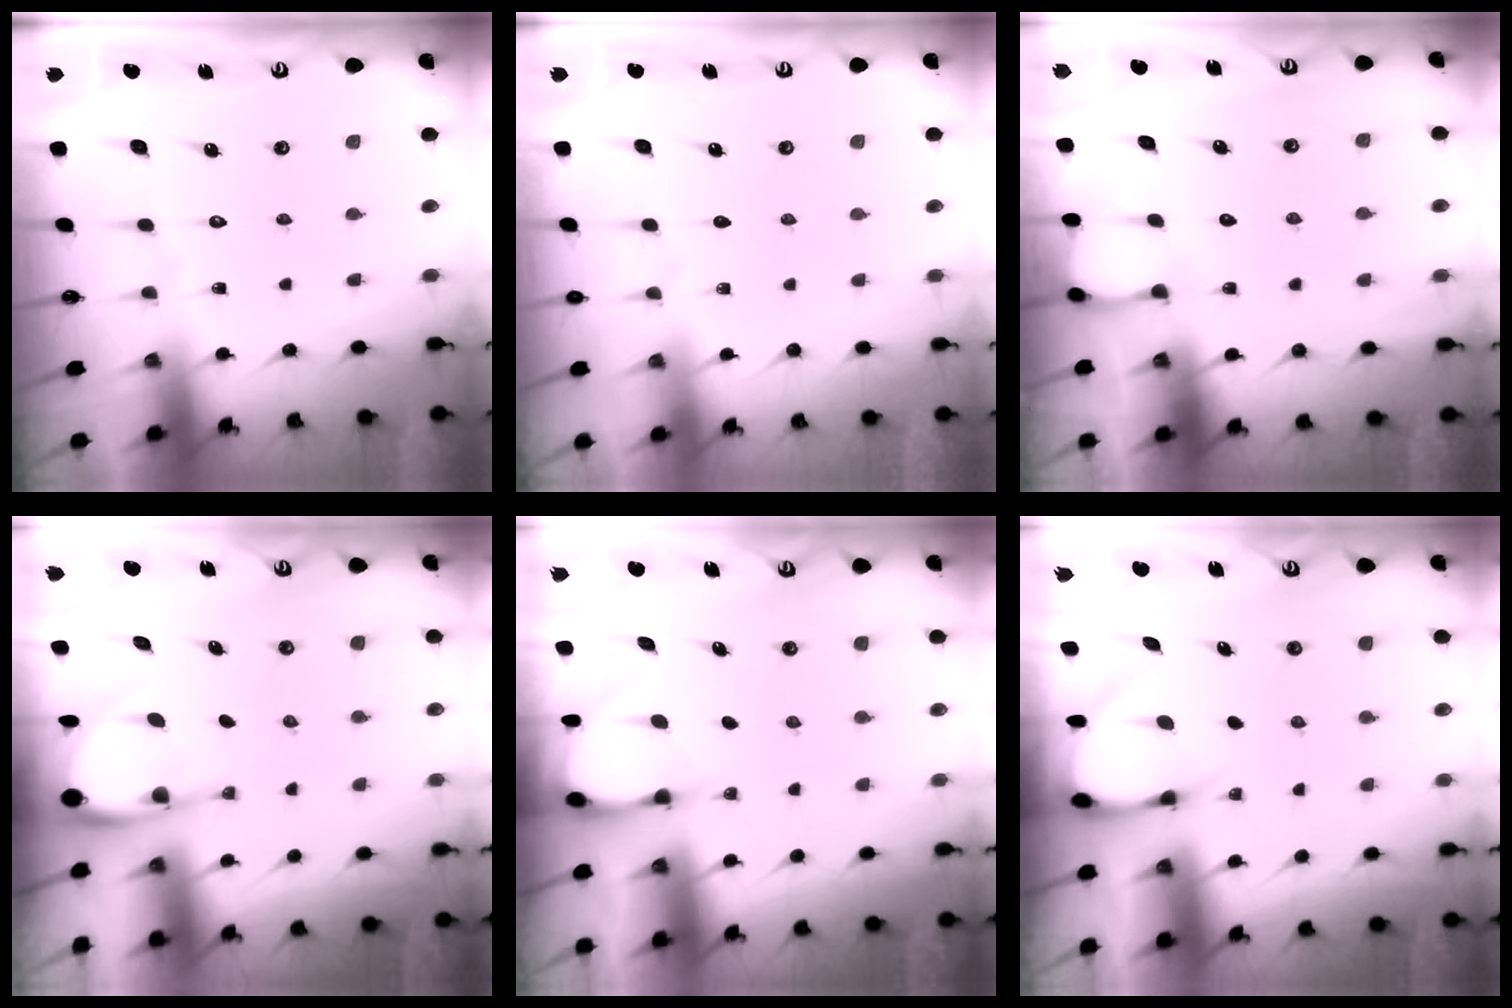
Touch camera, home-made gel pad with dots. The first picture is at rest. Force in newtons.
{"total": 0.5, "press": 0.2, "slide": 0.5}
{"total": 2.6, "press": 2.6, "slide": 0.3}
{"total": 5.4, "press": 5.4, "slide": 0.5}
{"total": 3.1, "press": 3.1, "slide": 0.3}
{"total": 3.7, "press": 3.7, "slide": 0.2}